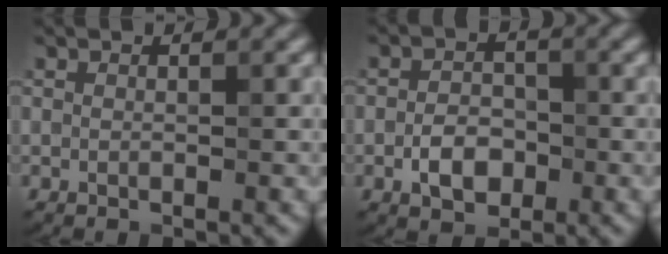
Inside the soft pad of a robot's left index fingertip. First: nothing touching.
{"total": 3.1, "force": [-1.2, 2.1, 2.0], "torque": [-0.030, 0.006, -0.025]}